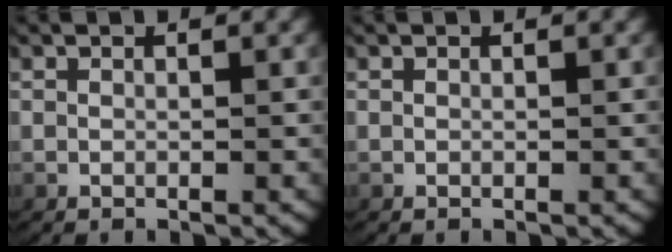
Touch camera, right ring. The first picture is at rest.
{"total": 0.0}